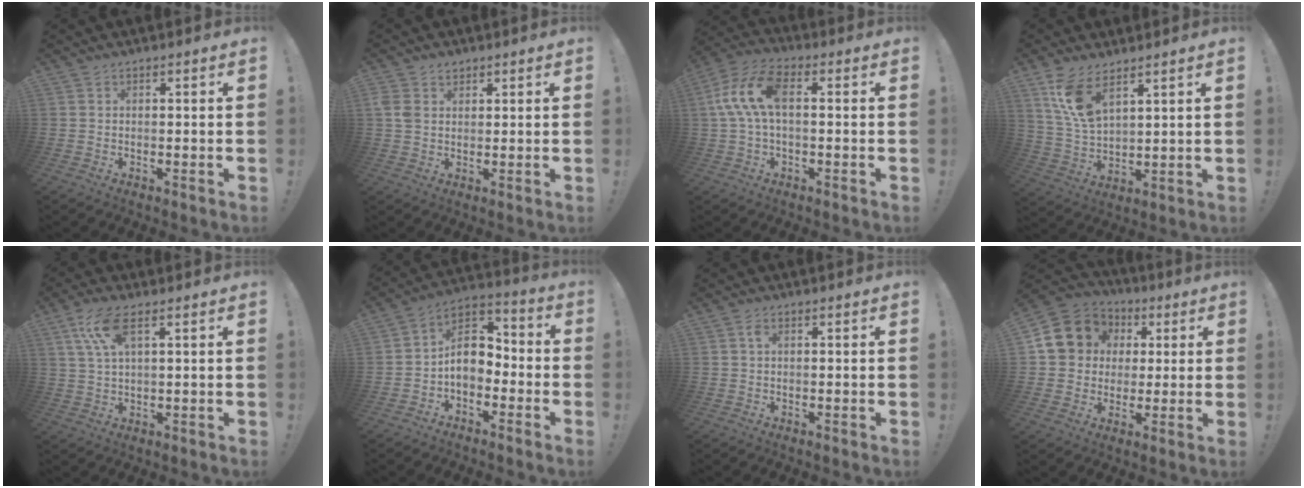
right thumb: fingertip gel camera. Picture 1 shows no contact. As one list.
[{"total": 4.5, "force": [1.7, 3.6, 2.1], "torque": [-0.031, 0.000, 0.035]}, {"total": 11.7, "force": [1.1, 5.9, 10.0], "torque": [-0.209, 0.010, 0.021]}, {"total": 10.6, "force": [6.8, 4.5, 6.8], "torque": [-0.133, -0.031, 0.127]}, {"total": 9.0, "force": [4.2, 3.1, 7.4], "torque": [-0.136, -0.003, 0.078]}, {"total": 10.5, "force": [-1.0, 7.8, 6.9], "torque": [-0.119, 0.009, -0.015]}, {"total": 1.3, "force": [0.3, 0.6, 1.1], "torque": [-0.020, 0.001, 0.004]}, {"total": 13.8, "force": [3.6, 12.3, 5.2], "torque": [-0.076, -0.007, 0.082]}]